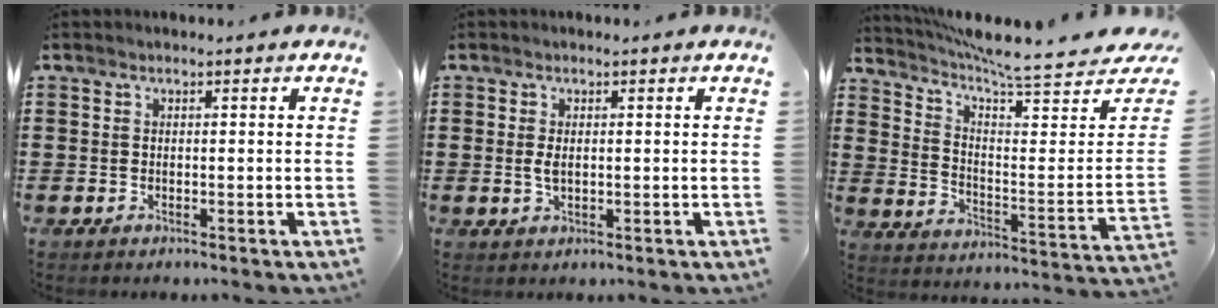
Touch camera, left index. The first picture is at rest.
{"total": 1.9, "force": [0.1, 0.9, 1.7], "torque": [-0.043, 0.000, -0.001]}
{"total": 6.8, "force": [6.1, -0.2, 2.8], "torque": [-0.080, -0.064, 0.100]}